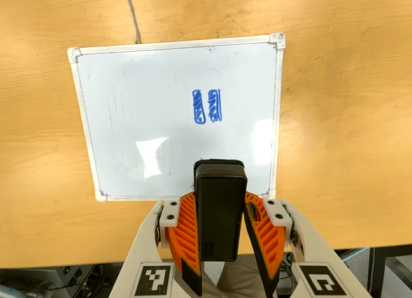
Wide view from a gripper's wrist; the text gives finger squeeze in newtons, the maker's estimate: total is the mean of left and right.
{"total": 5.6, "left": 4.2, "right": 7.1}